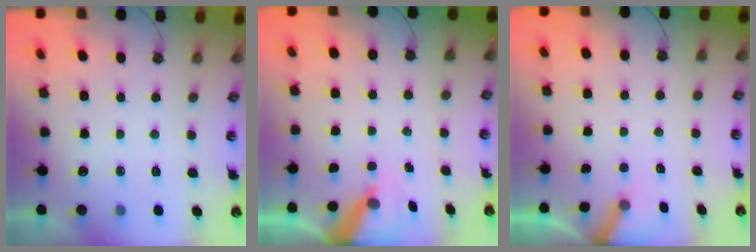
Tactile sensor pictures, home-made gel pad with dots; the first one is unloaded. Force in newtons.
{"total": 6.5, "press": 6.4, "slide": 0.7}
{"total": 3.6, "press": 3.6, "slide": 0.3}